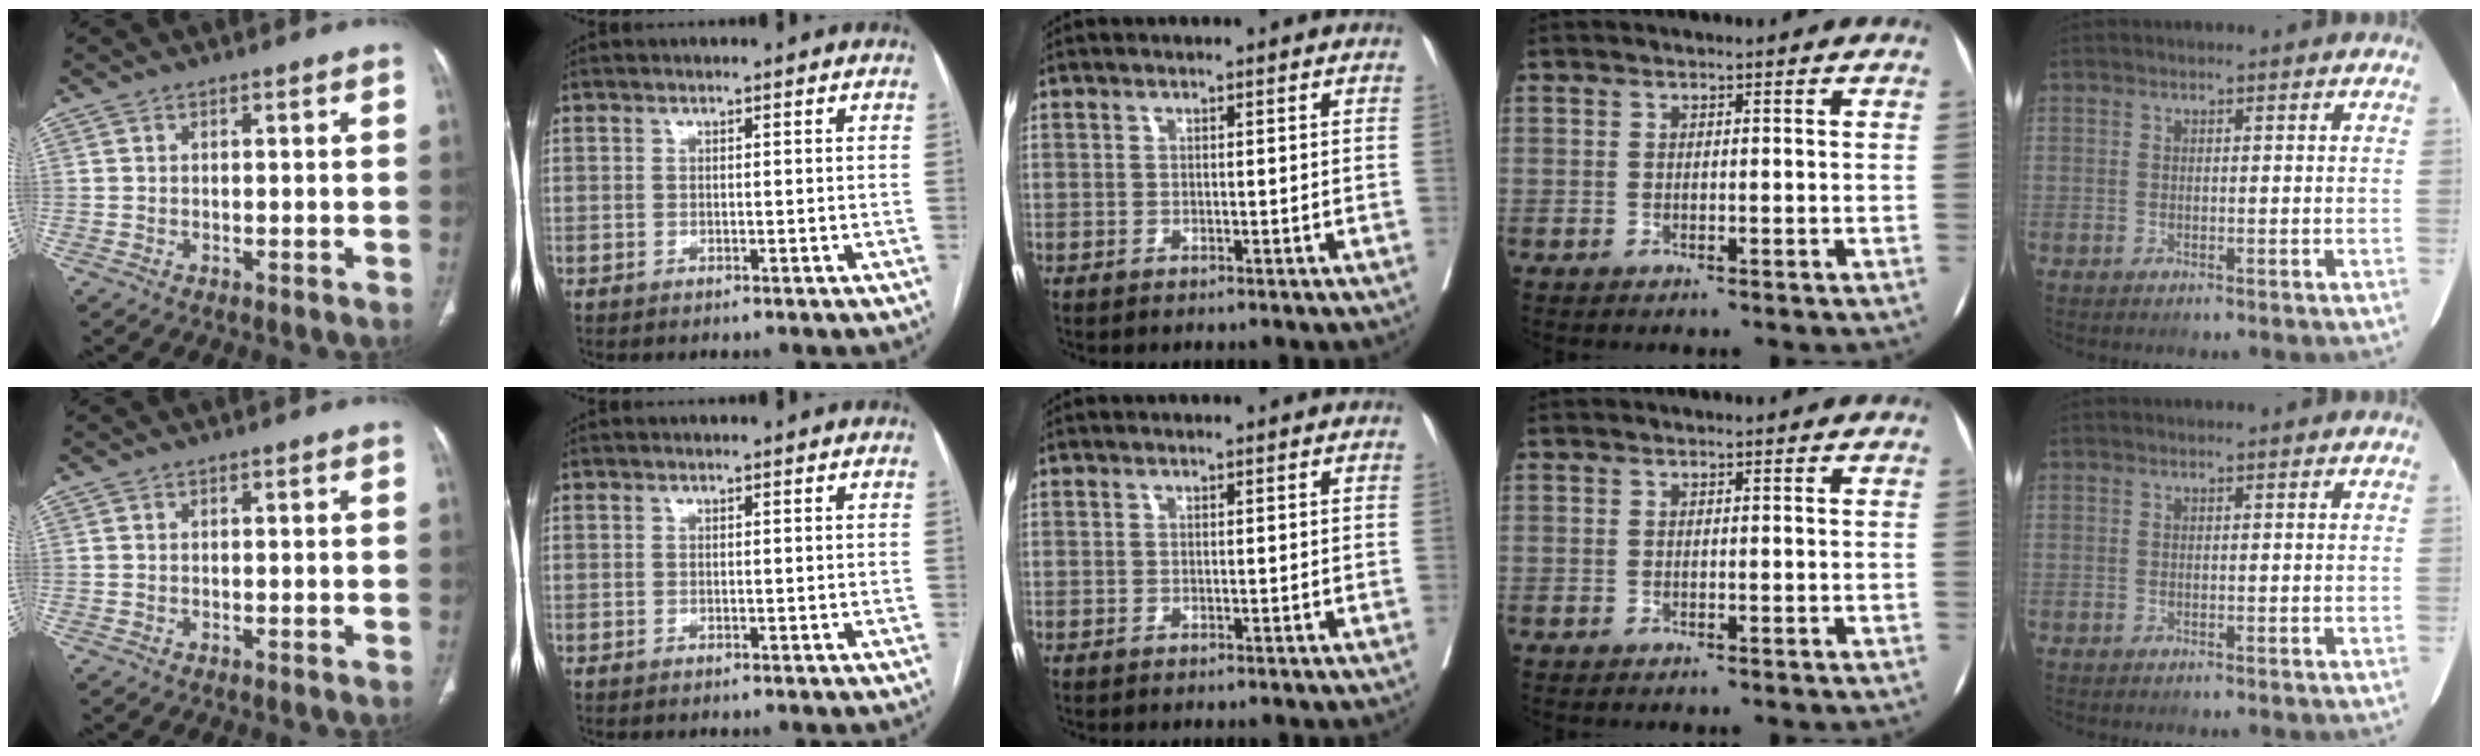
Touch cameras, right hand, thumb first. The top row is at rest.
{}